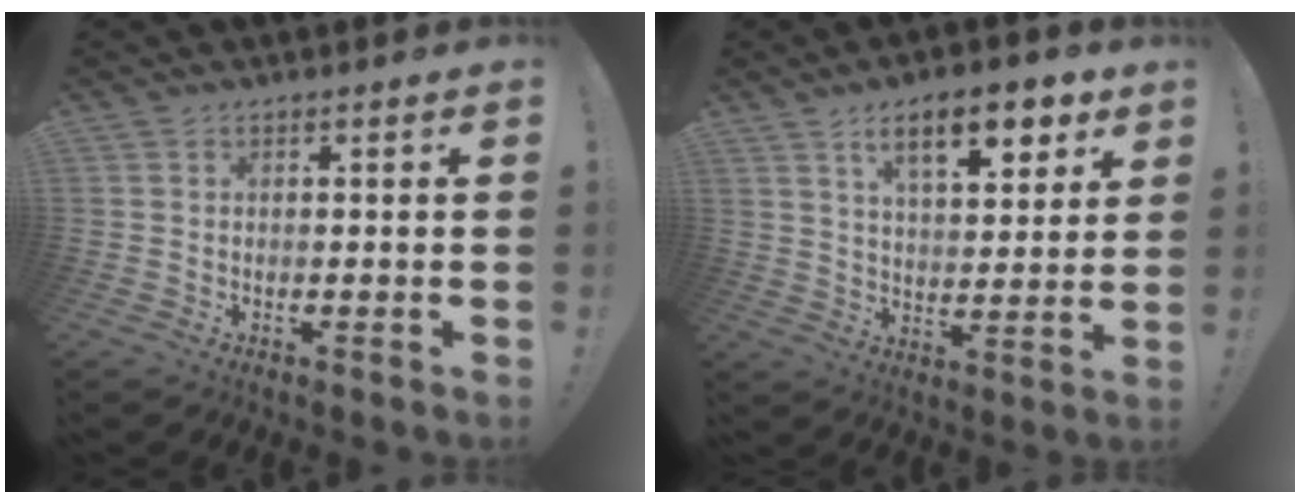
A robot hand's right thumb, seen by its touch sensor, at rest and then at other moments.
{"total": 13.6, "force": [7.6, 5.0, 10.0], "torque": [-0.150, -0.030, 0.124]}